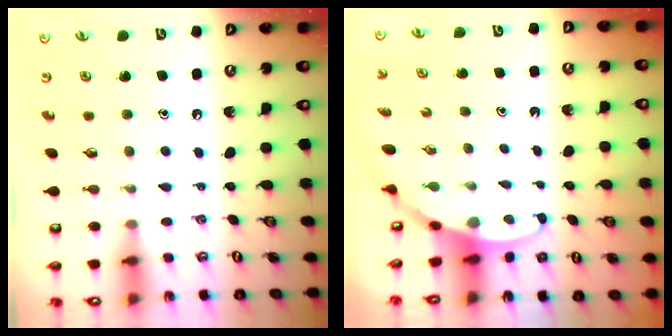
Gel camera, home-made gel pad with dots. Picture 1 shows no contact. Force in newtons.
{"total": 2.9, "press": 2.9, "slide": 0.1}